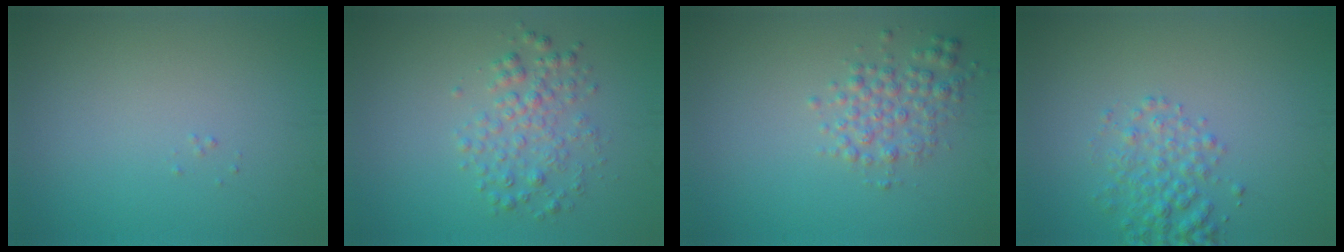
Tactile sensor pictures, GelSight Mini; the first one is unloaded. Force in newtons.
{"total": 2.8, "press": 2.8, "slide": 0.0}
{"total": 2.5, "press": 2.5, "slide": 0.0}
{"total": 2.7, "press": 2.7, "slide": 0.1}